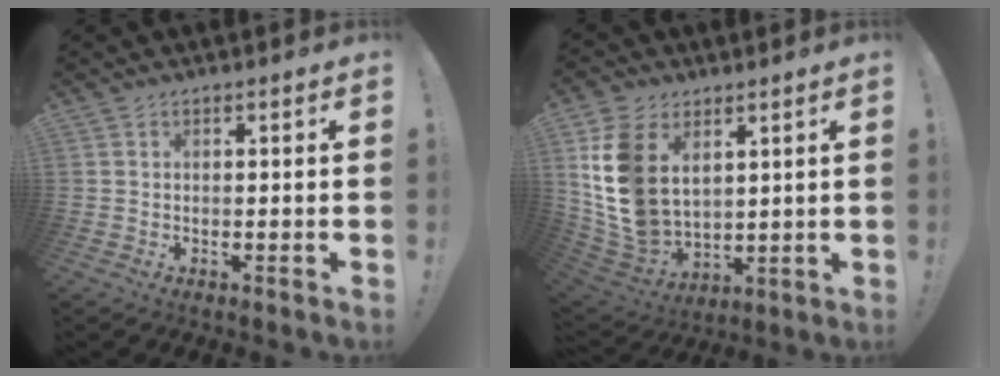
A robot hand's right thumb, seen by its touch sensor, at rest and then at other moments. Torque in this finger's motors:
{"motor_torque": [1.84, 2.76, 1.04, 0.98, 0.20]}